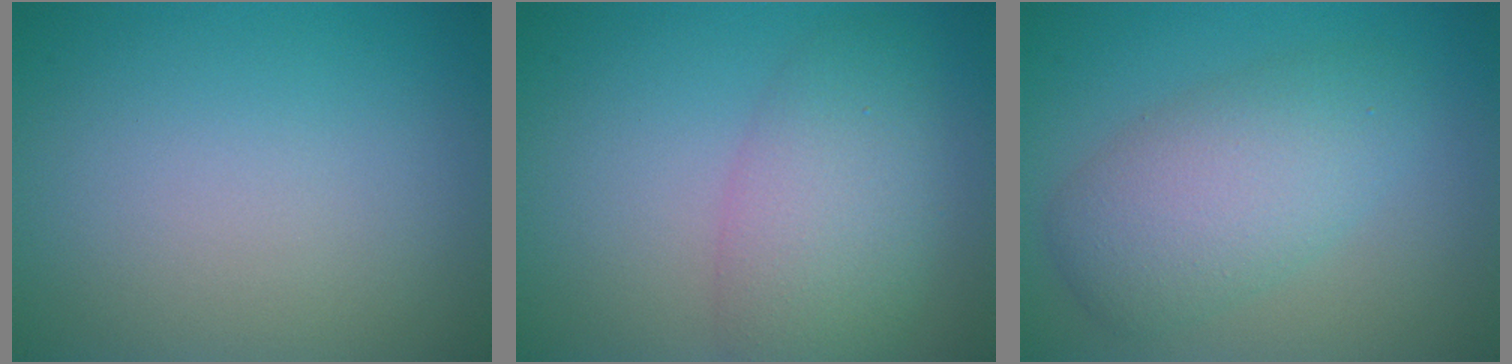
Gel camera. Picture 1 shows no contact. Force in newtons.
{"total": 5.4, "press": 5.4, "slide": 0.3}
{"total": 5.6, "press": 5.6, "slide": 0.2}